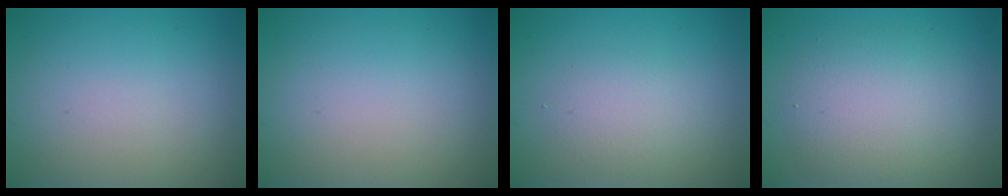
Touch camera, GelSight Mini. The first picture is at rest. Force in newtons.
{"total": 0.0}
{"total": 2.0, "press": 2.0, "slide": 0.1}
{"total": 4.7, "press": 4.7, "slide": 0.3}